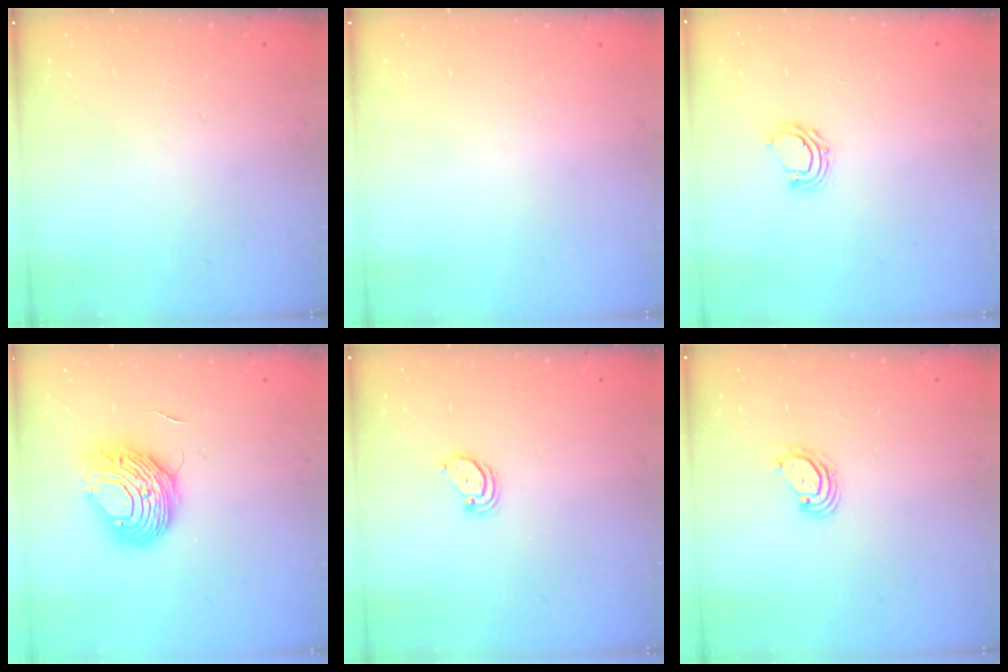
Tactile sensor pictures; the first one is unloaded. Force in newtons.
{"total": 0.0}
{"total": 4.9, "press": 4.9, "slide": 0.5}
{"total": 9.6, "press": 9.5, "slide": 0.7}
{"total": 2.0, "press": 2.0, "slide": 0.2}
{"total": 3.0, "press": 3.0, "slide": 0.2}